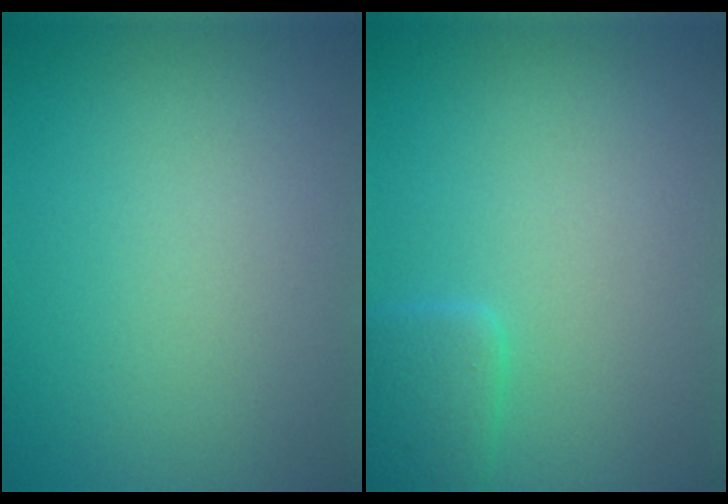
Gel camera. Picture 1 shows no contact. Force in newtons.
{"total": 2.1, "press": 2.1, "slide": 0.1}